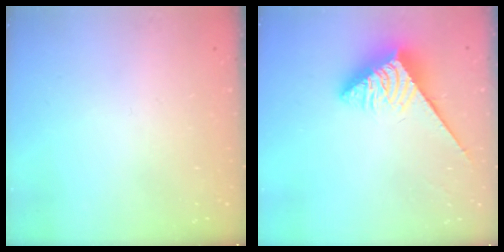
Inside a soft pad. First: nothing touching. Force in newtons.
{"total": 3.7, "press": 3.7, "slide": 0.6}